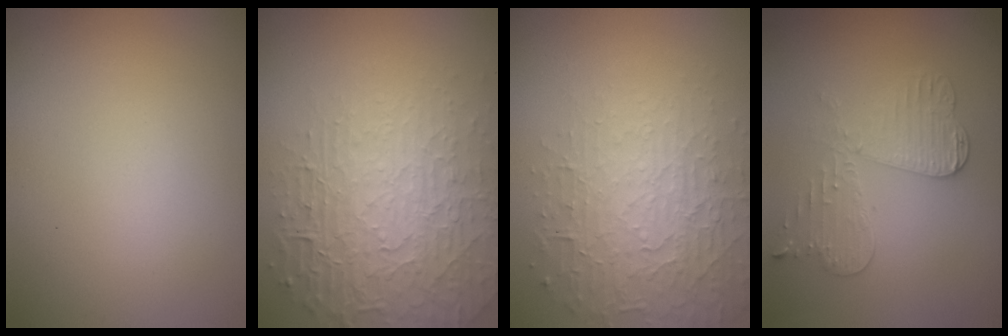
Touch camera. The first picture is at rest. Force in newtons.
{"total": 7.0, "press": 5.3, "slide": 4.6}
{"total": 4.6, "press": 4.1, "slide": 2.1}
{"total": 3.7, "press": 3.3, "slide": 1.8}